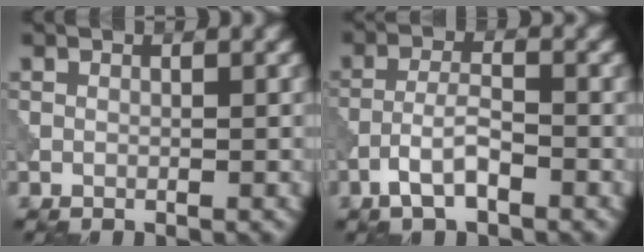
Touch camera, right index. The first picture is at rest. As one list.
[{"total": 3.2, "force": [-1.8, 0.9, 2.4], "torque": [-0.051, 0.008, -0.041]}]